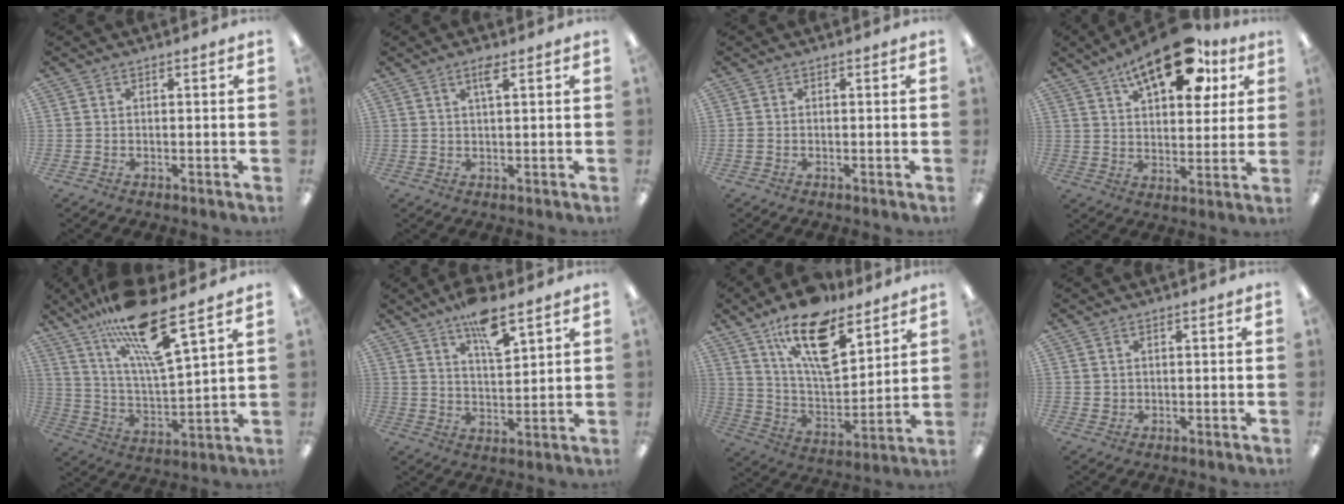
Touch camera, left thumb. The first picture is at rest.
{"total": 3.2, "force": [1.8, 0.7, 2.6], "torque": [-0.042, -0.001, 0.027]}
{"total": 0.6, "force": [-0.3, 0.5, 0.3], "torque": [-0.005, 0.000, -0.007]}
{"total": 19.0, "force": [11.3, 8.4, 12.7], "torque": [-0.184, -0.045, 0.183]}
{"total": 18.0, "force": [12.9, 3.0, 12.2], "torque": [-0.223, -0.068, 0.211]}
{"total": 8.6, "force": [5.9, 3.7, 5.0], "torque": [-0.066, -0.034, 0.099]}
{"total": 18.4, "force": [12.3, 7.4, 11.5], "torque": [-0.201, -0.067, 0.213]}
{"total": 0.8, "force": [0.2, 0.8, 0.0], "torque": [0.000, 0.003, 0.004]}